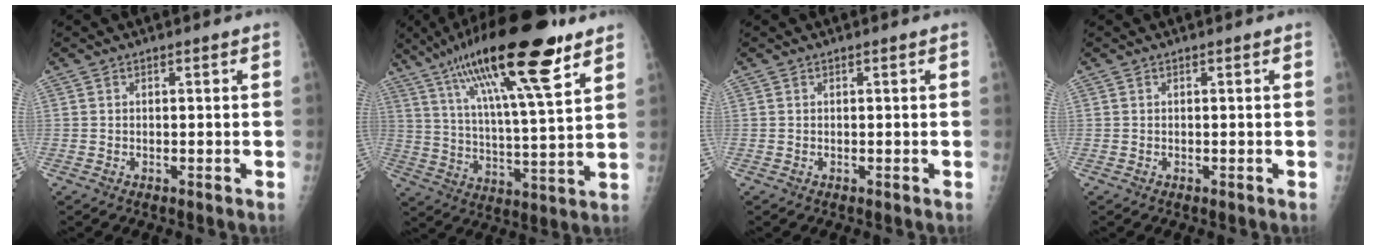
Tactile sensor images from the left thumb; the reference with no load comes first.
{"total": 23.0, "force": [13.6, 4.7, 17.9], "torque": [-0.301, -0.032, 0.230]}
{"total": 0.0}
{"total": 0.0}